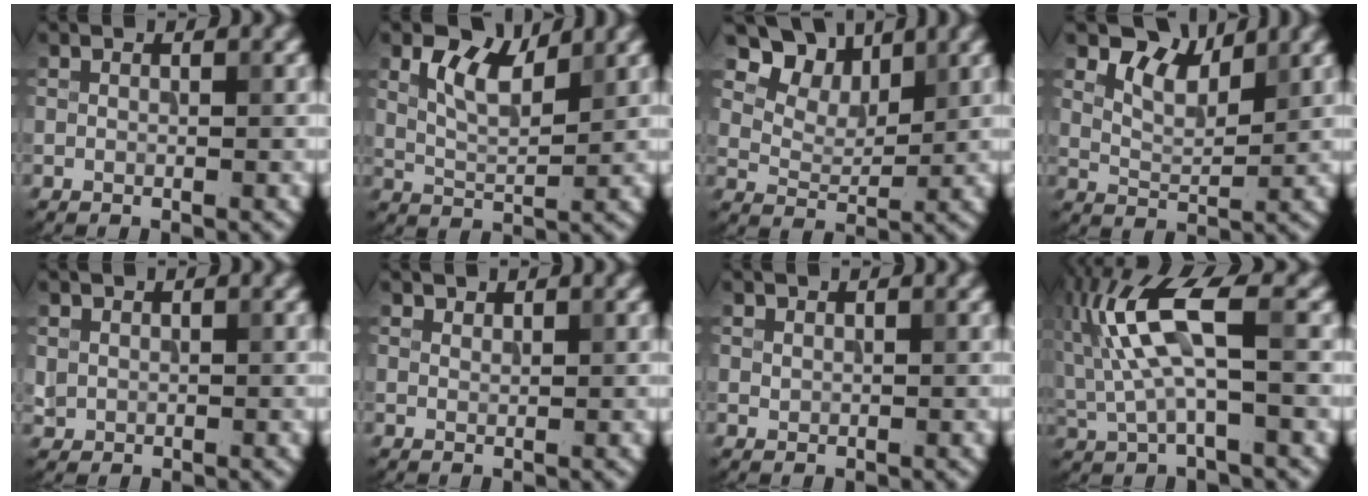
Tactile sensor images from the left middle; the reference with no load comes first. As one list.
[{"total": 4.7, "force": [2.5, 2.1, 3.5], "torque": [-0.070, 0.005, 0.046]}, {"total": 6.0, "force": [4.2, 3.2, 2.8], "torque": [-0.052, -0.001, 0.075]}, {"total": 4.2, "force": [3.0, 1.8, 2.3], "torque": [-0.048, 0.002, 0.053]}, {"total": 1.0, "force": [0.4, 1.0, 0.0], "torque": [0.004, -0.004, 0.011]}, {"total": 0.8, "force": [0.8, 0.2, 0.1], "torque": [0.001, -0.001, 0.016]}, {"total": 0.6, "force": [0.4, 0.4, 0.1], "torque": [0.003, -0.002, 0.010]}, {"total": 7.8, "force": [1.5, 2.4, 7.3], "torque": [-0.159, 0.013, 0.023]}]